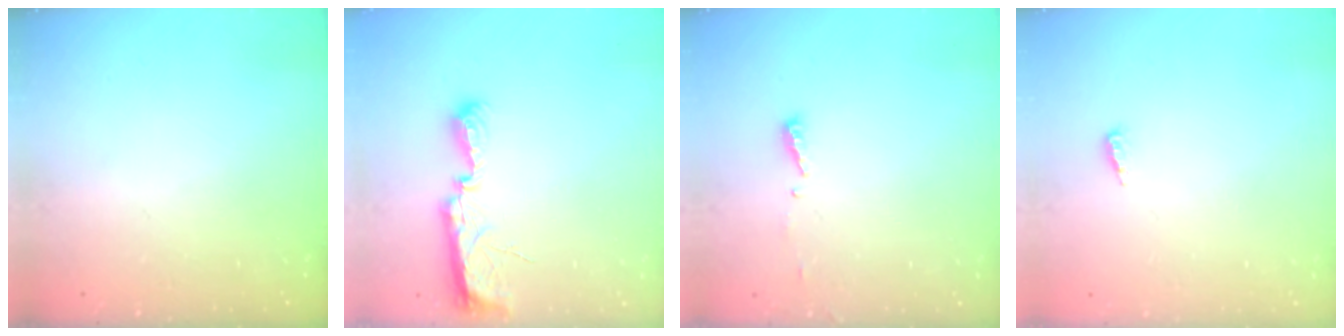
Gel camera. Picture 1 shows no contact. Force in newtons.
{"total": 8.1, "press": 8.0, "slide": 1.2}
{"total": 3.9, "press": 3.9, "slide": 0.4}
{"total": 4.3, "press": 4.2, "slide": 0.9}